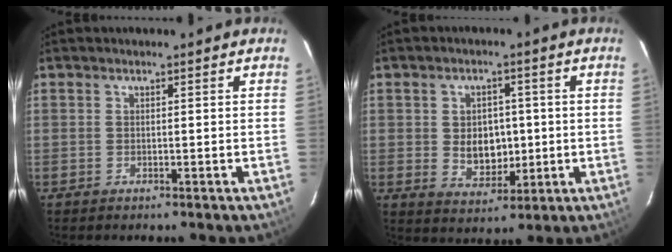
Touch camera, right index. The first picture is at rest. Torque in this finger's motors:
{"motor_torque": [0.16, 0.05, 0.36, 0.02]}